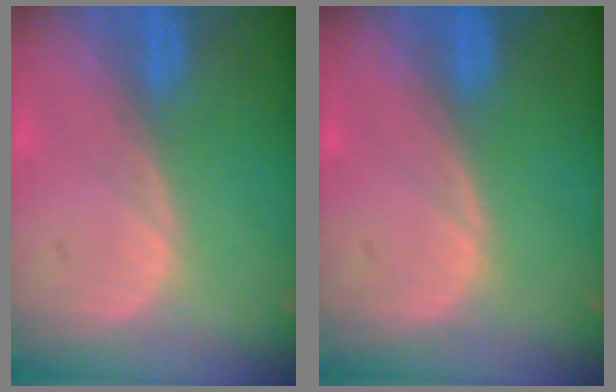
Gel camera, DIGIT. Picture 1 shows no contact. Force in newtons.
{"total": 0.0}